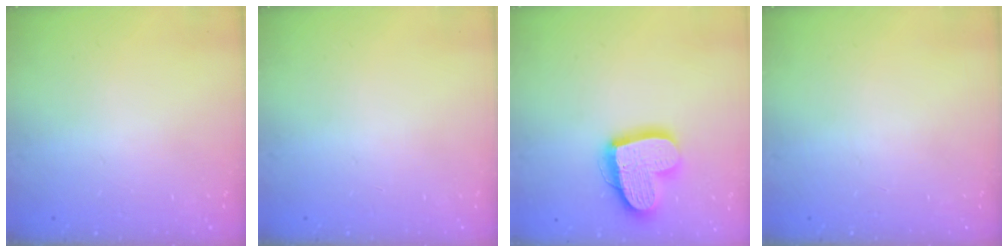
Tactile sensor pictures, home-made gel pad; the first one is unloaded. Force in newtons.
{"total": 0.0}
{"total": 18.1, "press": 18.0, "slide": 1.8}
{"total": 0.0}